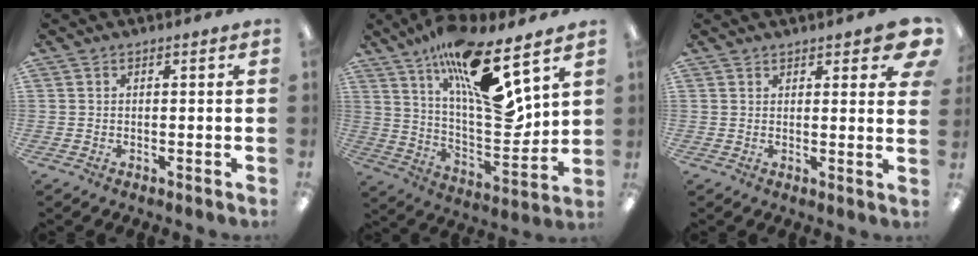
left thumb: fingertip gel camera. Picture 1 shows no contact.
{"total": 19.1, "force": [12.1, 4.7, 14.0], "torque": [-0.233, -0.080, 0.199]}
{"total": 5.9, "force": [4.2, 2.0, 3.7], "torque": [-0.040, -0.026, 0.069]}